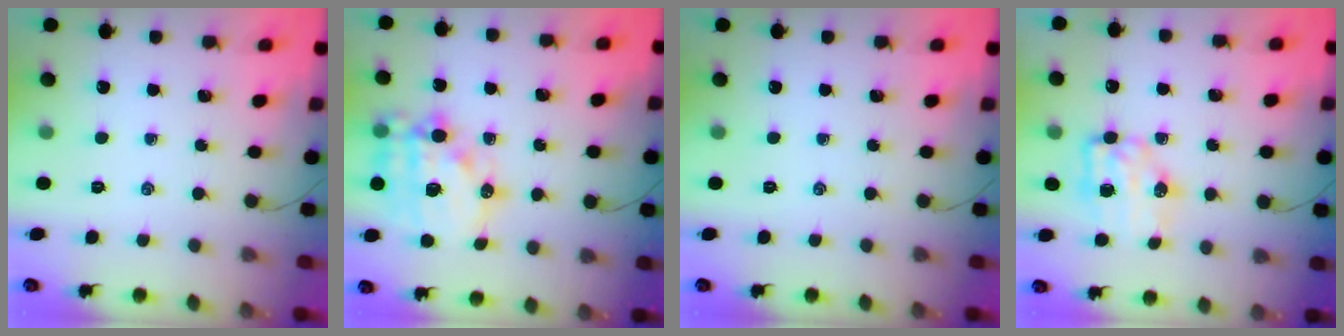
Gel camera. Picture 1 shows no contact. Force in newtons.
{"total": 16.8, "press": 16.4, "slide": 3.7}
{"total": 0.0}
{"total": 8.0, "press": 7.9, "slide": 0.8}